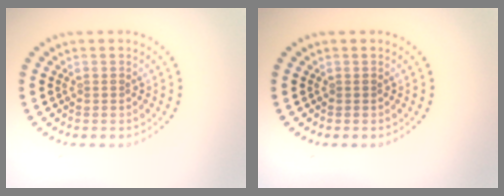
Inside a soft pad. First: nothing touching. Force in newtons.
{"total": 0.0}